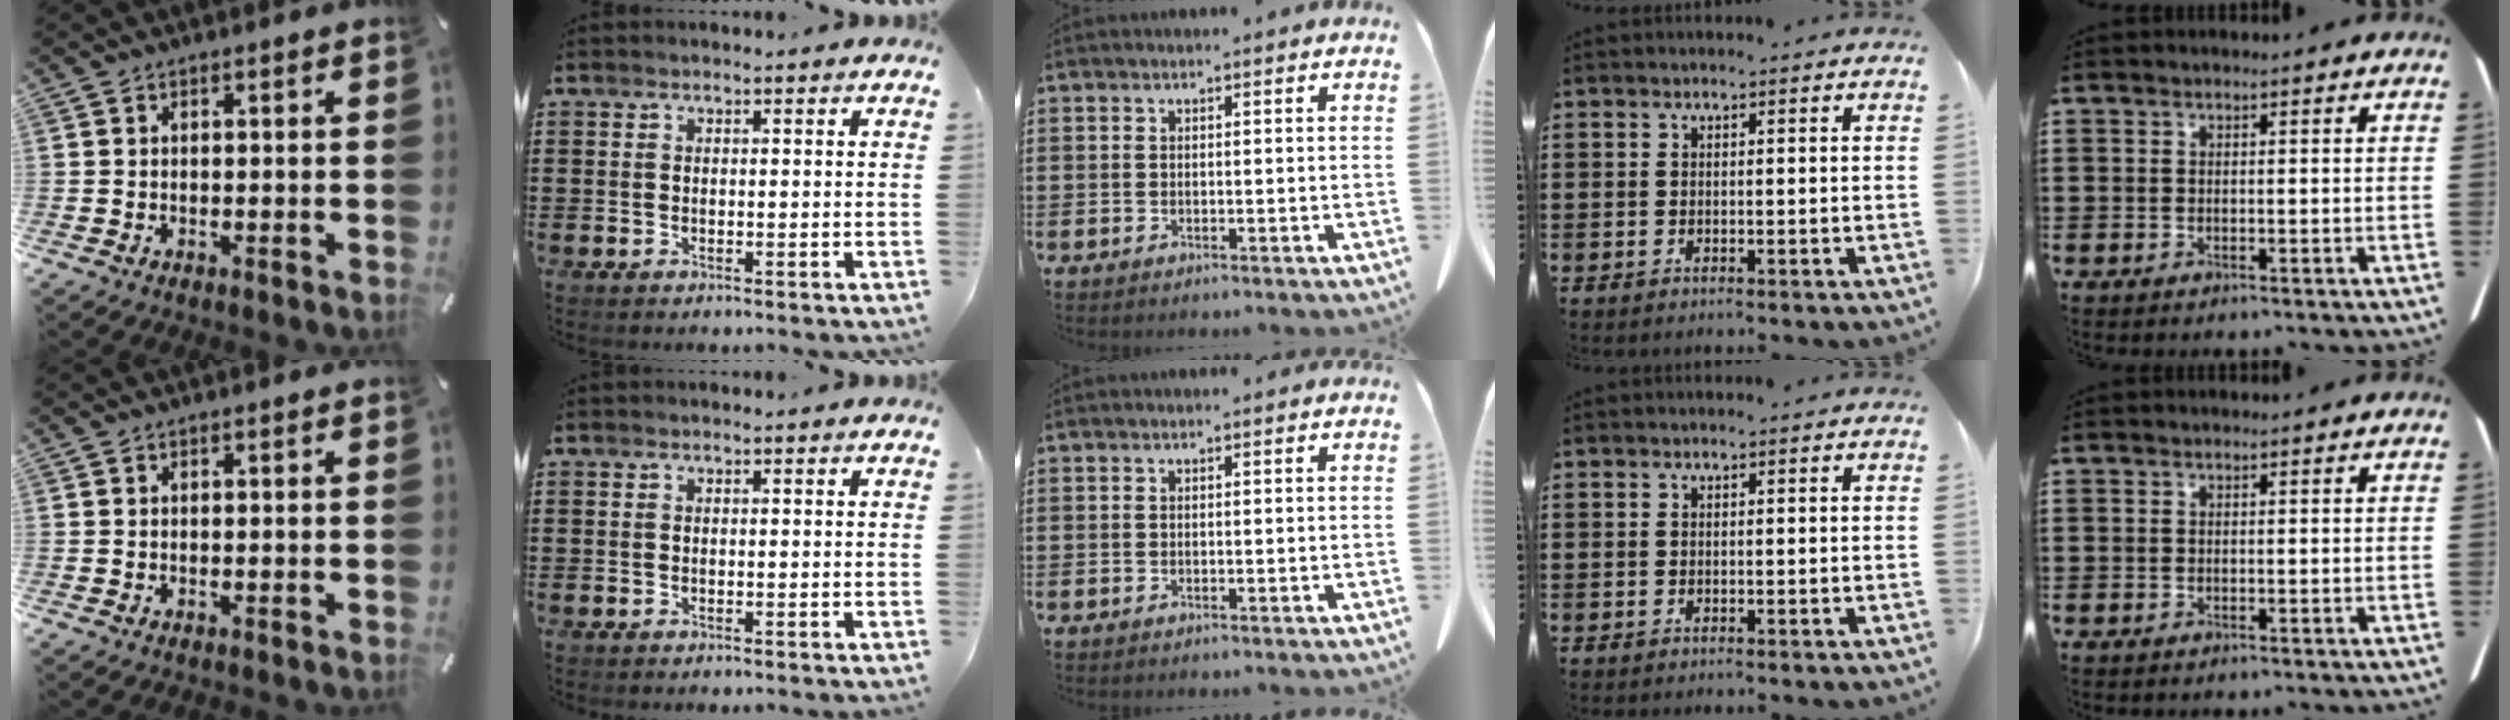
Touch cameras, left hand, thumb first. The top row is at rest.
{}